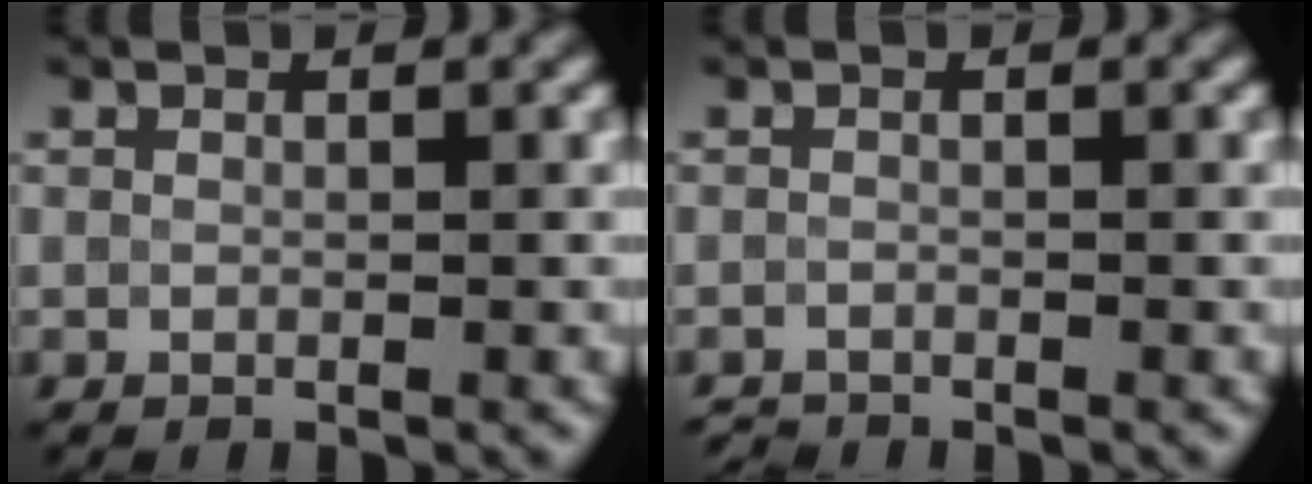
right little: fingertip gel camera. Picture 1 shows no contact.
{"total": 1.0, "force": [-1.0, 0.1, 0.0], "torque": [0.004, -0.006, -0.021]}